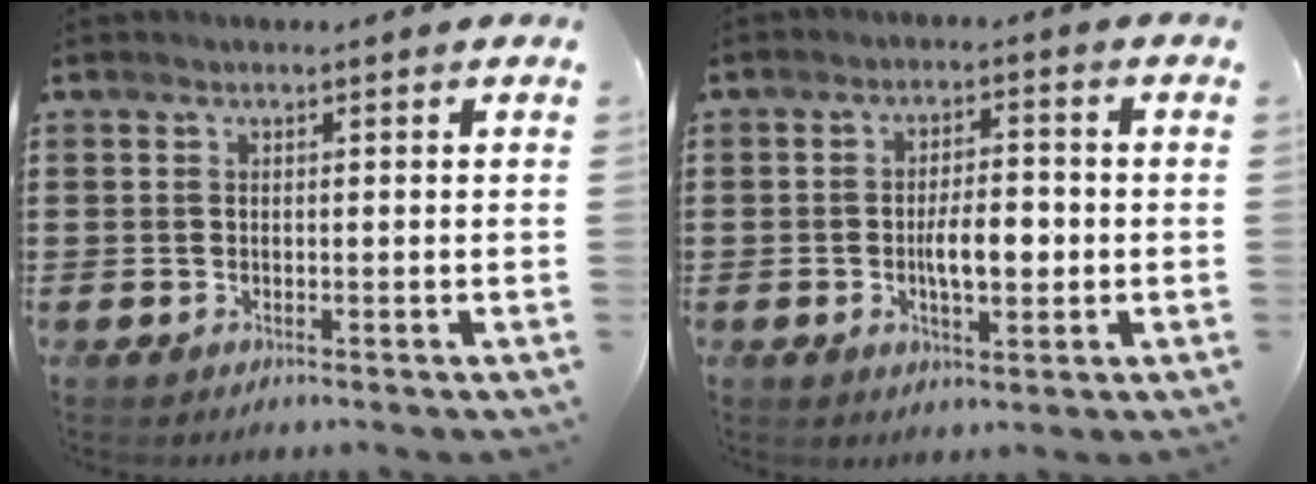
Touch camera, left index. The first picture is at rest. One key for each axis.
{"total": 5.6, "fx": -0.9, "fy": 2.5, "fz": 5.0, "tx": -0.072, "ty": 0.001, "tz": -0.022}